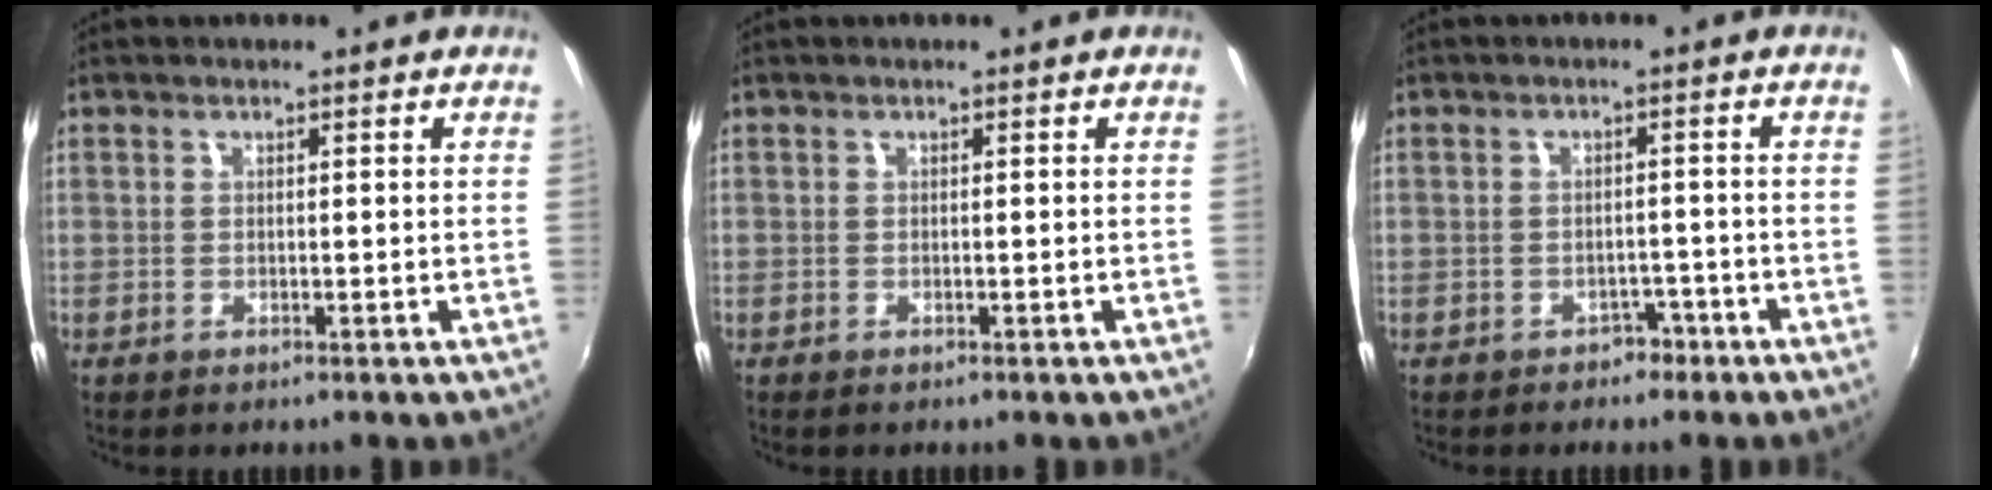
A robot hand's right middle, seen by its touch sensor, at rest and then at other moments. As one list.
[{"total": 0.0}, {"total": 2.9, "force": [-2.2, 1.9, 0.5], "torque": [-0.012, 0.005, -0.028]}]